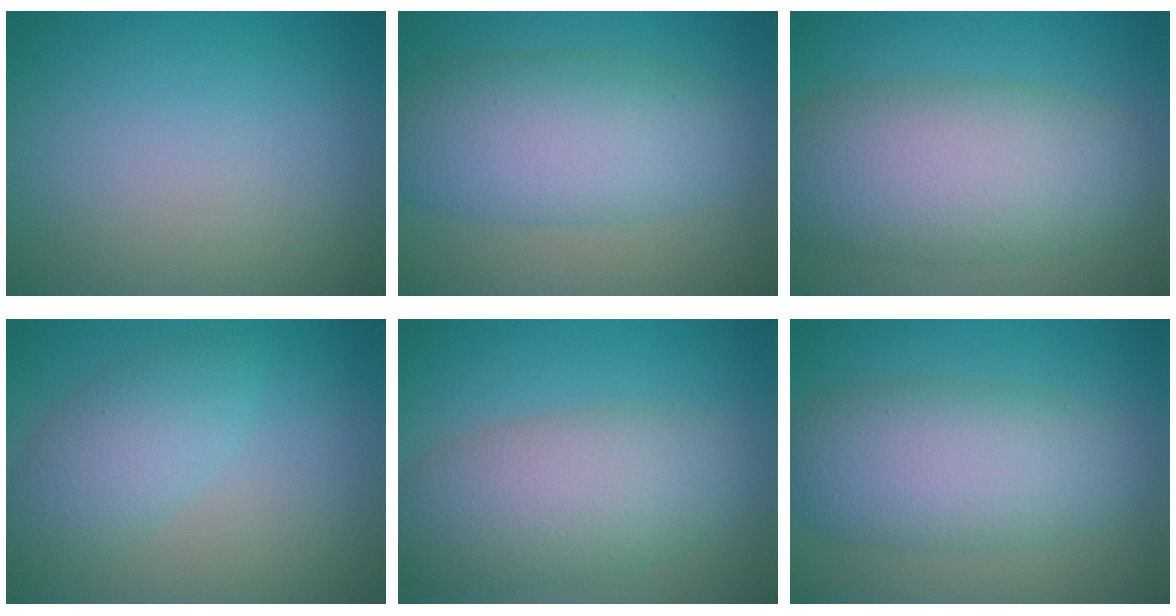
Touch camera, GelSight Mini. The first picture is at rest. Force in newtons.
{"total": 7.7, "press": 7.7, "slide": 0.3}
{"total": 9.7, "press": 9.7, "slide": 0.7}
{"total": 3.9, "press": 3.9, "slide": 0.3}
{"total": 7.2, "press": 7.2, "slide": 0.1}
{"total": 7.2, "press": 7.2, "slide": 0.1}